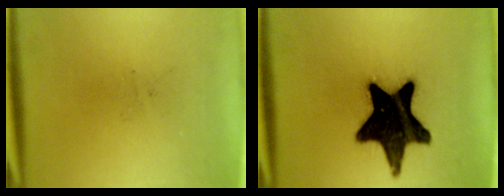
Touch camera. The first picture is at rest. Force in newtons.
{"total": 18.6}